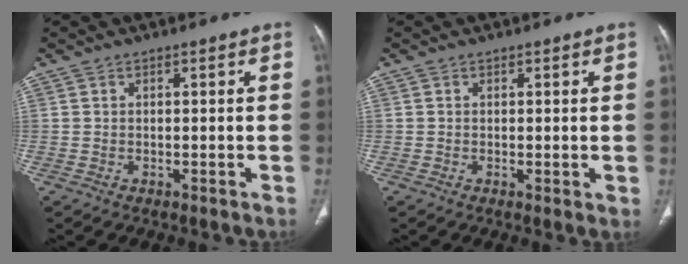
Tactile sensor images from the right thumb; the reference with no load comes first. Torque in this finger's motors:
{"motor_torque": [-0.05, 0.10, -0.33, -0.03, -0.01]}